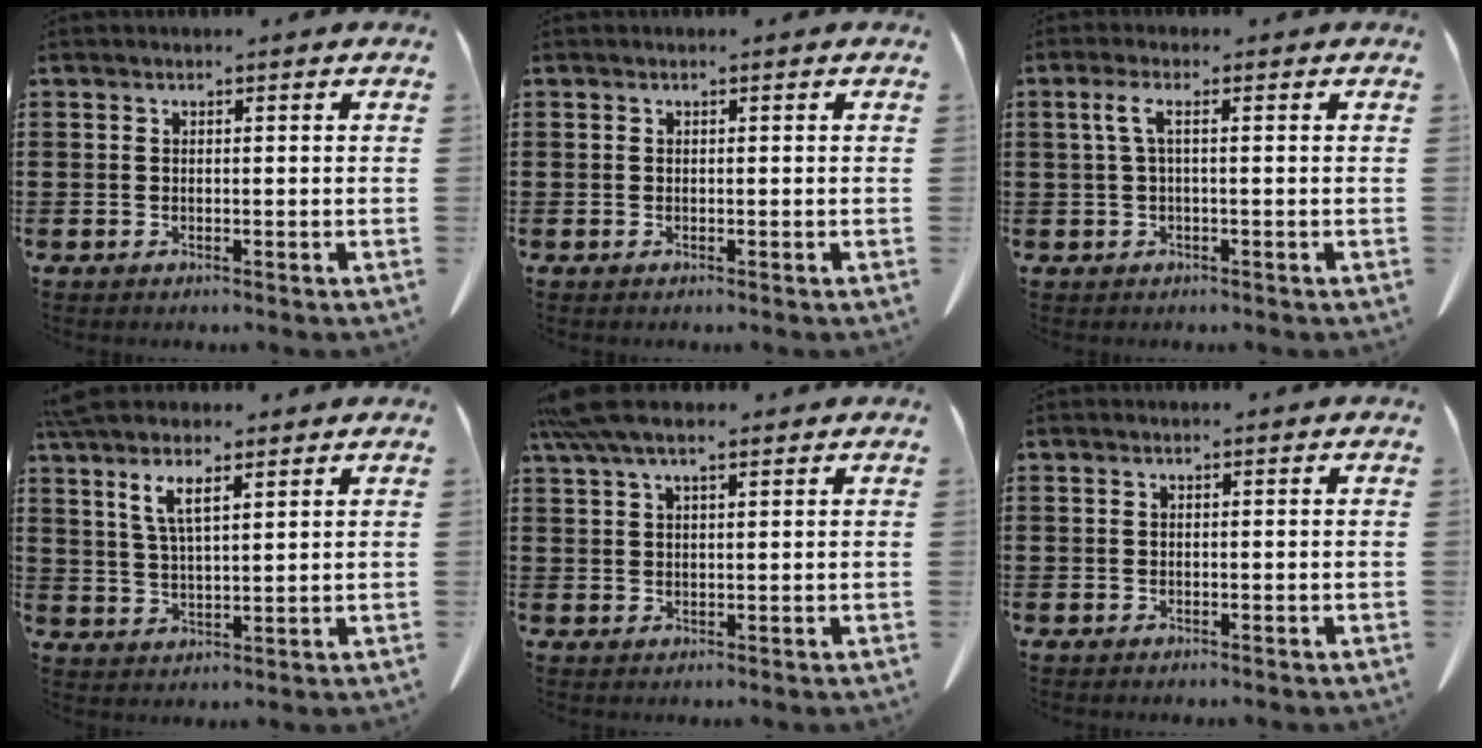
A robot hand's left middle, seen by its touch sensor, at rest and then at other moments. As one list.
[{"total": 0.0}, {"total": 3.3, "force": [0.4, 0.3, 3.2], "torque": [-0.071, 0.001, 0.001]}, {"total": 5.9, "force": [3.9, 1.4, 4.2], "torque": [-0.094, -0.002, 0.068]}, {"total": 5.6, "force": [3.9, 1.3, 3.8], "torque": [-0.081, 0.000, 0.073]}, {"total": 0.0}]